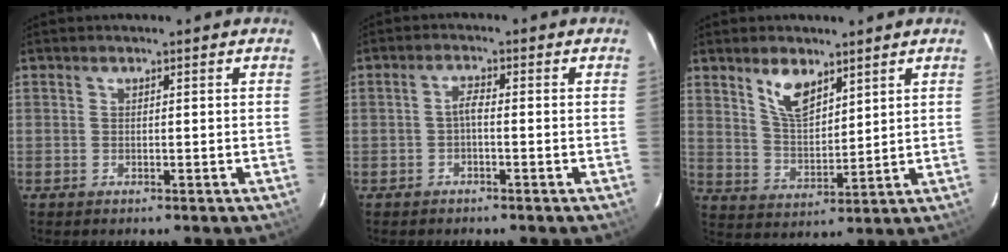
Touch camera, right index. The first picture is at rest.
{"total": 1.8, "force": [-0.8, 0.4, 1.5], "torque": [-0.032, 0.007, -0.015]}
{"total": 7.6, "force": [4.8, 3.4, 4.8], "torque": [-0.087, 0.003, 0.098]}